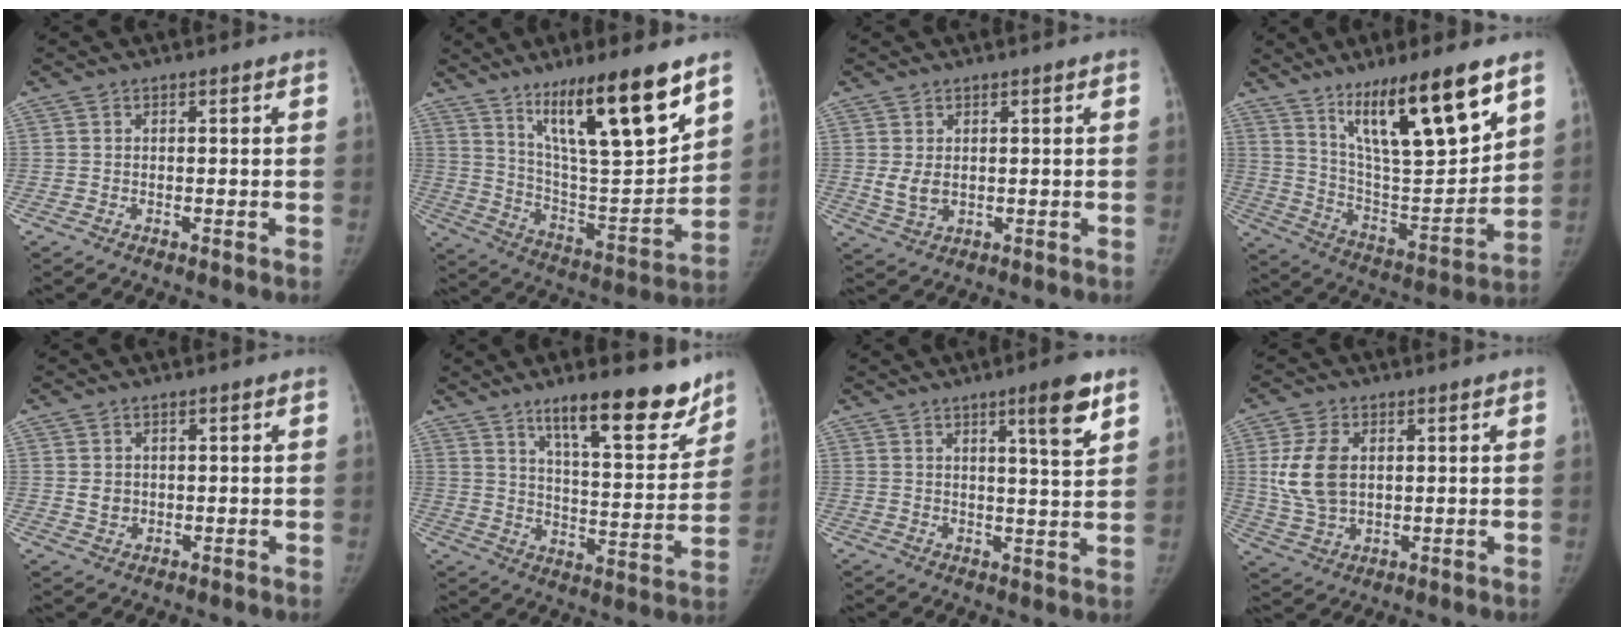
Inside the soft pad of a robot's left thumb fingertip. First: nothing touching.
{"total": 22.0, "force": [13.5, 4.4, 16.8], "torque": [-0.248, -0.074, 0.237]}
{"total": 3.7, "force": [0.7, 2.2, 2.8], "torque": [-0.050, -0.012, 0.023]}
{"total": 21.5, "force": [13.0, 4.7, 16.4], "torque": [-0.245, -0.064, 0.234]}
{"total": 2.3, "force": [0.6, 1.9, 1.1], "torque": [-0.012, -0.007, 0.019]}
{"total": 18.1, "force": [12.8, 4.7, 12.0], "torque": [-0.129, -0.085, 0.199]}
{"total": 8.0, "force": [4.6, 0.8, 6.5], "torque": [-0.089, -0.030, 0.067]}
{"total": 9.7, "force": [2.0, 6.3, 7.0], "torque": [-0.135, -0.008, 0.047]}